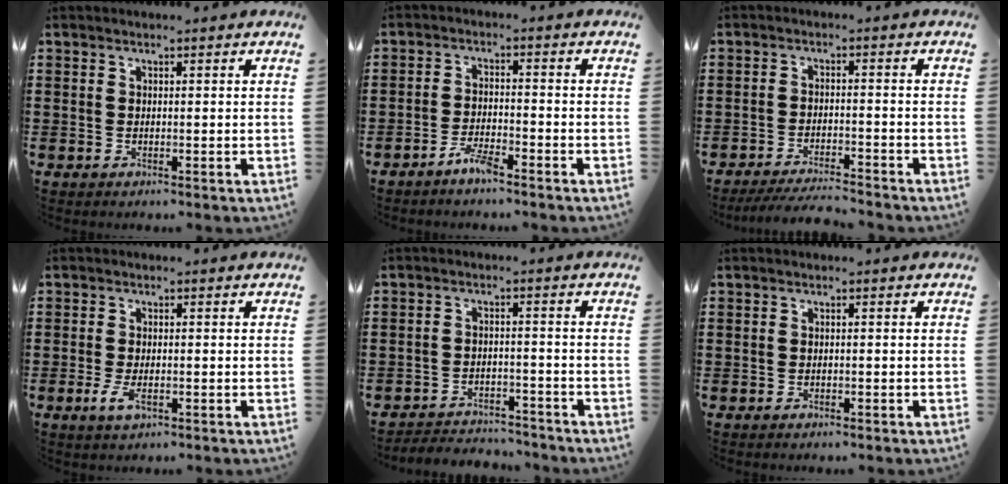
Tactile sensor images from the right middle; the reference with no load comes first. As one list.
[{"total": 3.2, "force": [-2.7, 0.5, 1.7], "torque": [-0.046, 0.003, -0.055]}, {"total": 4.5, "force": [-4.2, 0.1, 1.4], "torque": [-0.027, -0.006, -0.084]}, {"total": 3.0, "force": [-1.1, 1.2, 2.5], "torque": [-0.066, -0.008, -0.025]}, {"total": 3.7, "force": [-3.6, 0.5, 0.1], "torque": [-0.006, 0.003, -0.078]}, {"total": 0.6, "force": [-0.5, 0.2, 0.2], "torque": [-0.004, -0.001, -0.011]}]